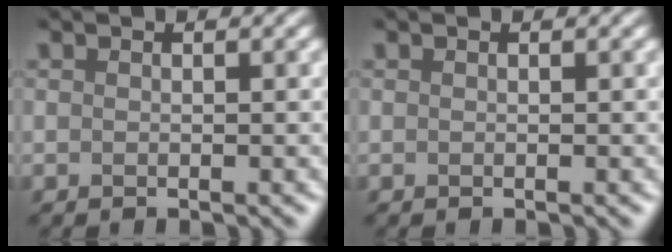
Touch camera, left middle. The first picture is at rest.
{"total": 0.0}